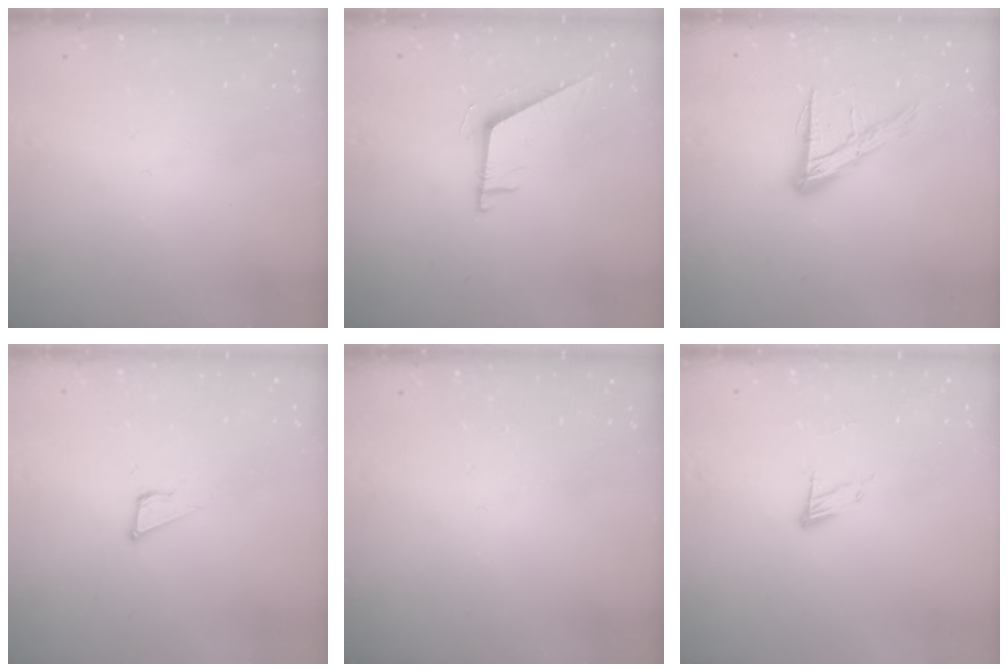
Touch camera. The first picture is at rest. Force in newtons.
{"total": 5.4, "press": 5.4, "slide": 0.5}
{"total": 12.0, "press": 12.0, "slide": 0.9}
{"total": 3.5, "press": 3.5, "slide": 0.2}
{"total": 0.0}
{"total": 6.1, "press": 6.1, "slide": 0.5}